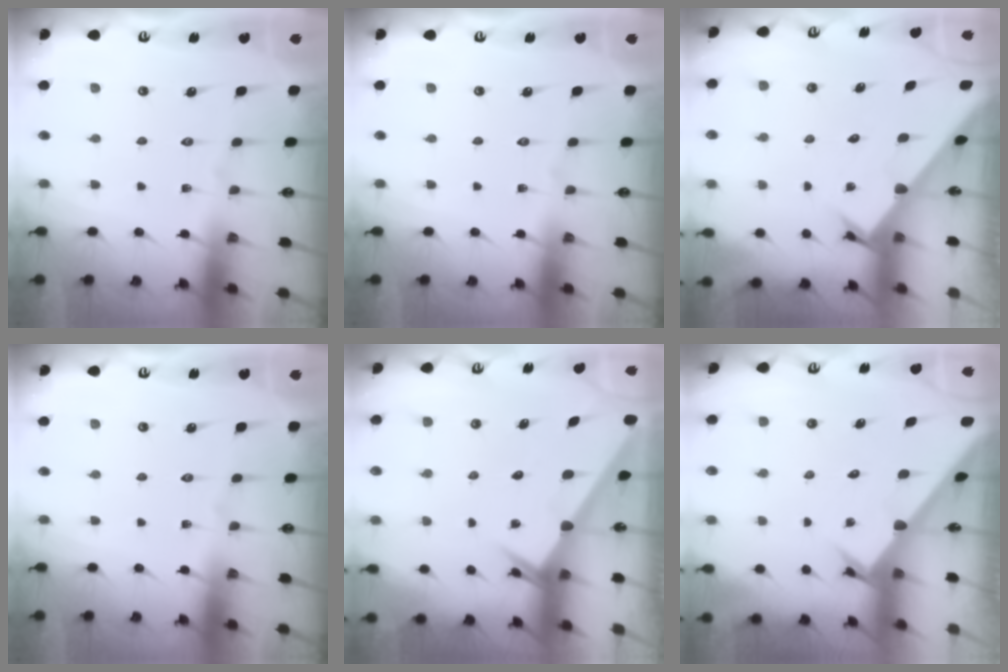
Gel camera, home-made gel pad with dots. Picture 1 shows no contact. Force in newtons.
{"total": 0.0}
{"total": 2.3, "press": 2.3, "slide": 0.2}
{"total": 0.0}
{"total": 2.5, "press": 2.5, "slide": 0.1}
{"total": 2.8, "press": 2.8, "slide": 0.3}